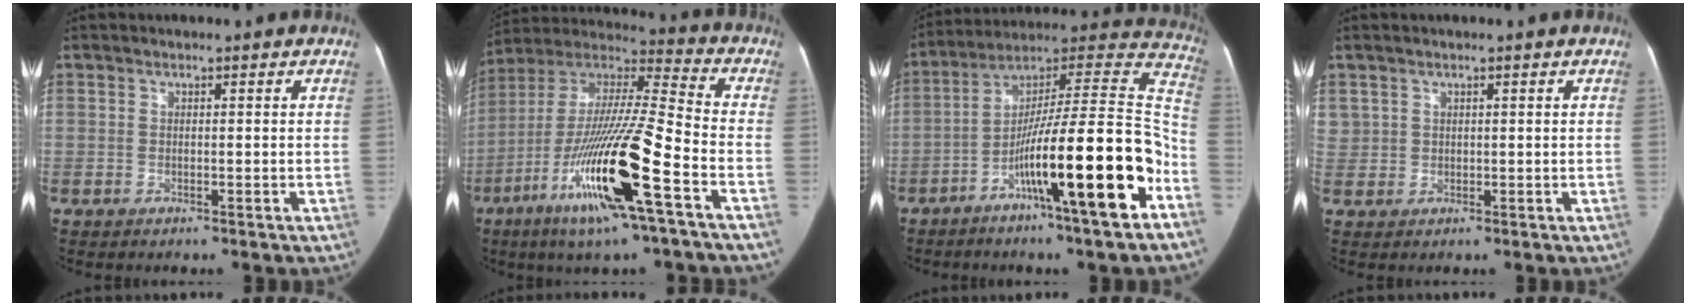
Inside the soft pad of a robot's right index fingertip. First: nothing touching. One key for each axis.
{"total": 21.1, "fx": -8.6, "fy": 0.5, "fz": 19.3, "tx": -0.378, "ty": -0.026, "tz": -0.162}
{"total": 23.0, "fx": -9.3, "fy": 0.3, "fz": 21.1, "tx": -0.290, "ty": 0.001, "tz": -0.155}
{"total": 2.3, "fx": 1.2, "fy": 2.0, "fz": 0.1, "tx": 0.014, "ty": 0.013, "tz": 0.024}